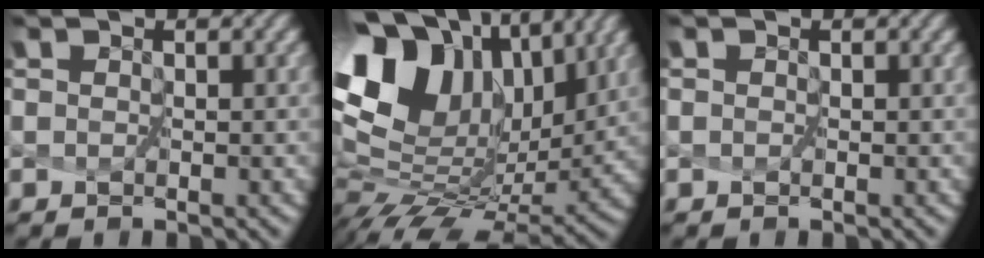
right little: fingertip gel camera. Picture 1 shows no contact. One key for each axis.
{"total": 12.8, "fx": 3.6, "fy": 8.8, "fz": 8.6, "tx": -0.167, "ty": 0.009, "tz": 0.087}
{"total": 0.0}